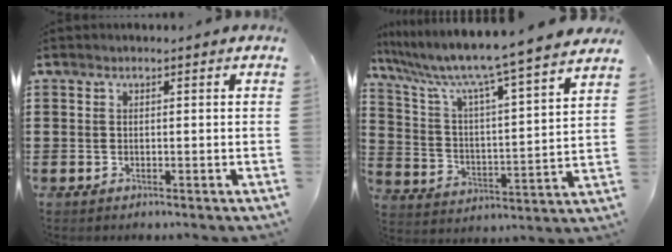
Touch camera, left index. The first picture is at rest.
{"total": 8.2, "force": [7.1, -0.8, 4.0], "torque": [-0.110, -0.064, 0.110]}